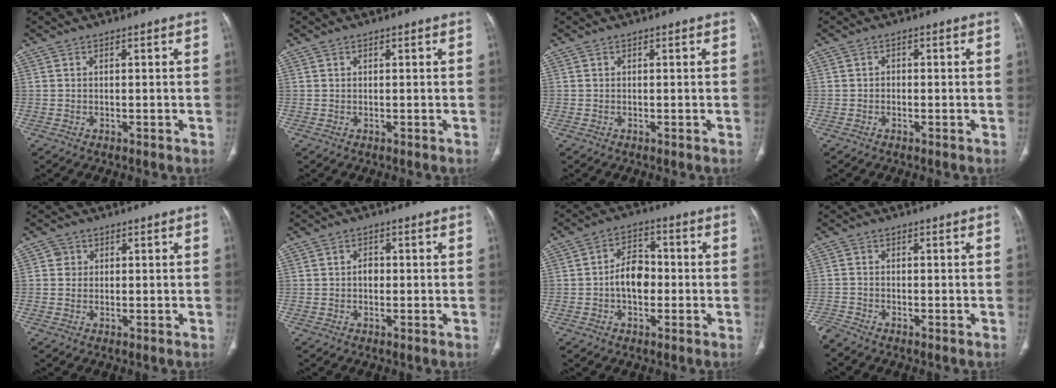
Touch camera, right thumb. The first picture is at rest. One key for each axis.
{"total": 0.0}
{"total": 0.0}
{"total": 0.9, "fx": -0.4, "fy": 0.7, "fz": 0.3, "tx": 0.003, "ty": 0.004, "tz": -0.010}
{"total": 1.8, "fx": 0.4, "fy": 1.8, "fz": 0.2, "tx": 0.007, "ty": 0.002, "tz": 0.002}
{"total": 1.8, "fx": -0.2, "fy": 1.5, "fz": 1.1, "tx": -0.008, "ty": 0.006, "tz": -0.005}
{"total": 7.5, "fx": -1.0, "fy": 5.2, "fz": 5.4, "tx": -0.069, "ty": 0.024, "tz": -0.026}
{"total": 2.4, "fx": -2.4, "fy": -0.1, "fz": 0.2, "tx": -0.020, "ty": -0.011, "tz": -0.055}